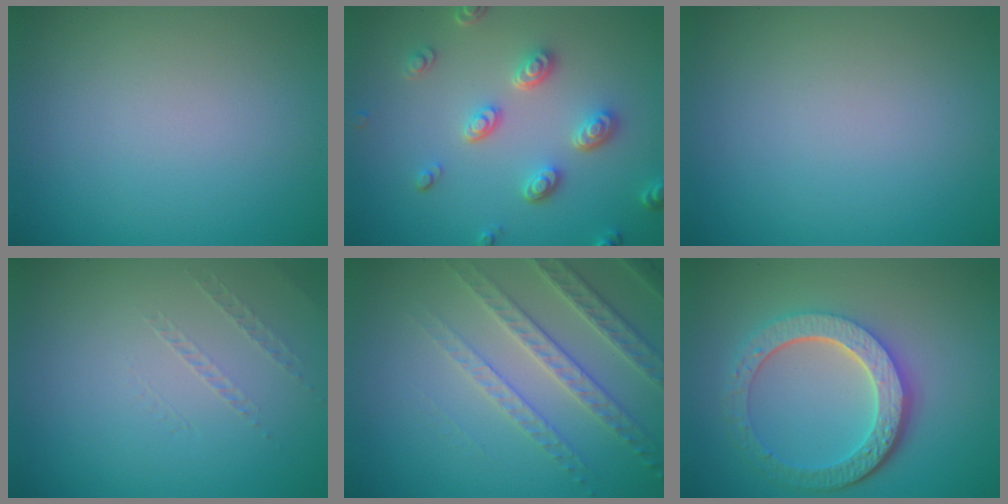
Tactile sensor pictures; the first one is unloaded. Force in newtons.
{"total": 3.8, "press": 3.2, "slide": 2.0}
{"total": 0.0}
{"total": 0.9, "press": 0.1, "slide": 0.9}
{"total": 4.4, "press": 3.7, "slide": 2.4}
{"total": 6.3, "press": 4.6, "slide": 4.2}